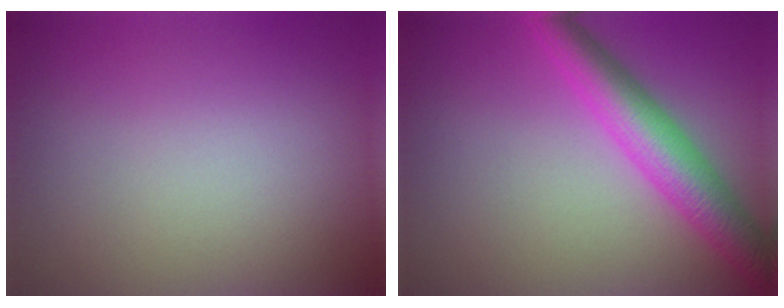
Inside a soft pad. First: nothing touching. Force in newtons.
{"total": 5.5, "press": 5.5, "slide": 0.1}